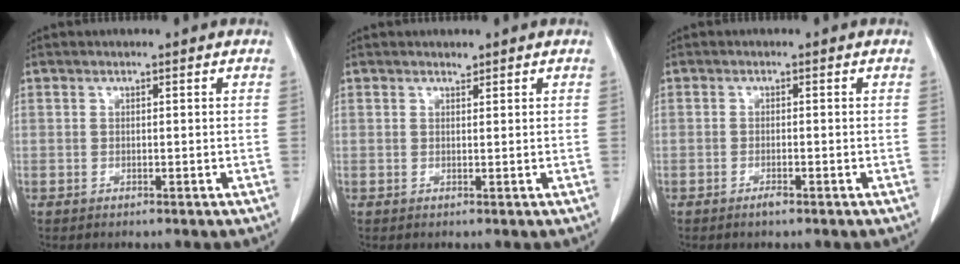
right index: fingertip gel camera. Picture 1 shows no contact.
{"total": 0.6, "force": [0.5, 0.1, 0.0], "torque": [-0.004, -0.005, 0.008]}
{"total": 1.2, "force": [-0.8, 0.1, 0.8], "torque": [-0.020, -0.001, -0.011]}